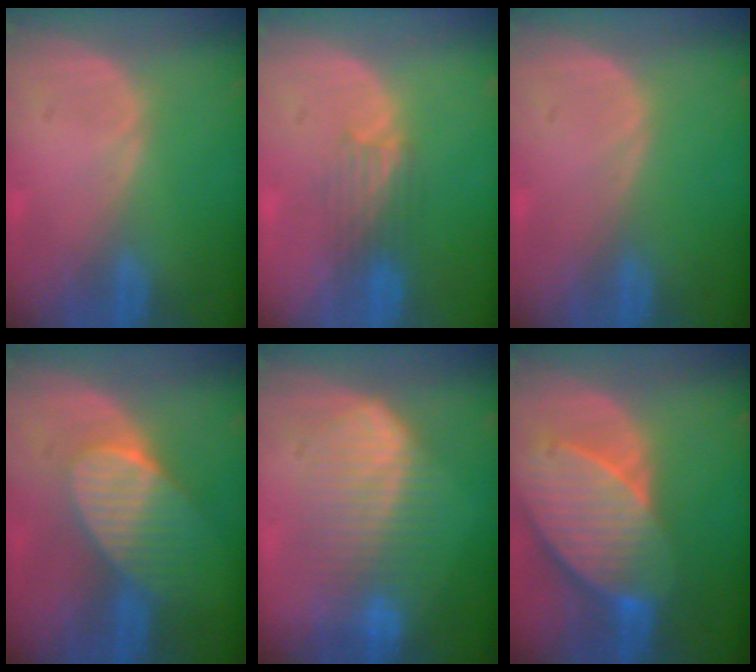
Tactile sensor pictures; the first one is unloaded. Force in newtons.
{"total": 3.4, "press": 3.3, "slide": 0.5}
{"total": 0.0}
{"total": 7.3, "press": 6.8, "slide": 2.7}
{"total": 7.8, "press": 7.8, "slide": 0.1}
{"total": 10.7, "press": 9.4, "slide": 5.0}